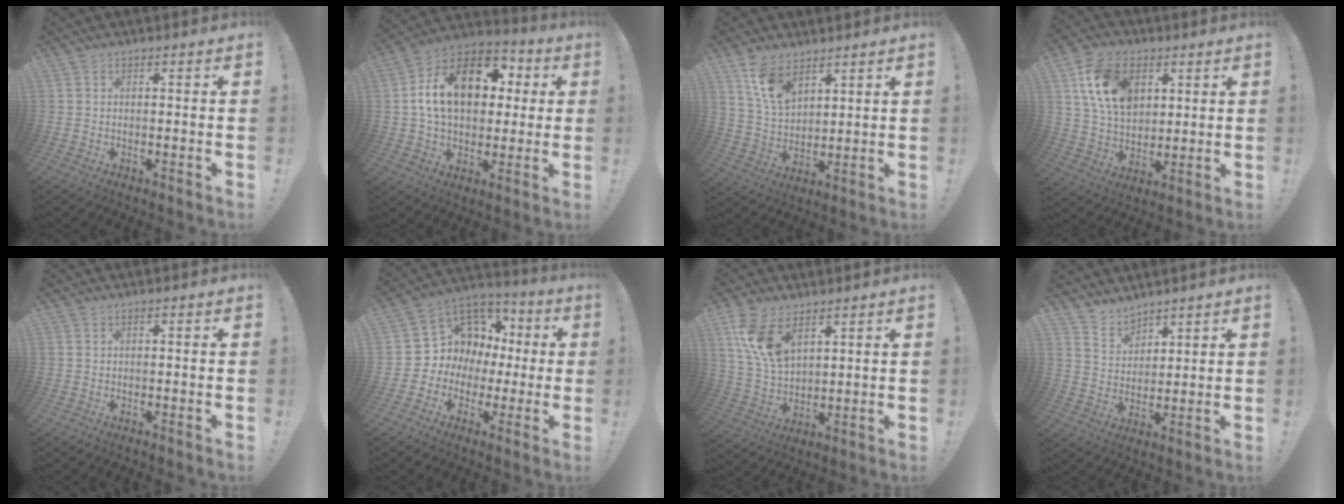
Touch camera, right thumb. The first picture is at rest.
{"total": 19.5, "force": [4.4, 13.1, 13.8], "torque": [-0.214, 0.003, 0.080]}
{"total": 10.5, "force": [7.1, 5.6, 5.2], "torque": [-0.104, -0.033, 0.141]}
{"total": 15.9, "force": [6.2, 10.9, 9.7], "torque": [-0.169, -0.009, 0.125]}
{"total": 0.0}
{"total": 9.6, "force": [0.9, 9.1, 2.7], "torque": [-0.034, -0.014, 0.038]}
{"total": 11.8, "force": [6.8, 6.4, 7.2], "torque": [-0.148, -0.028, 0.131]}
{"total": 6.6, "force": [5.9, 3.0, 0.5], "torque": [-0.016, -0.049, 0.114]}